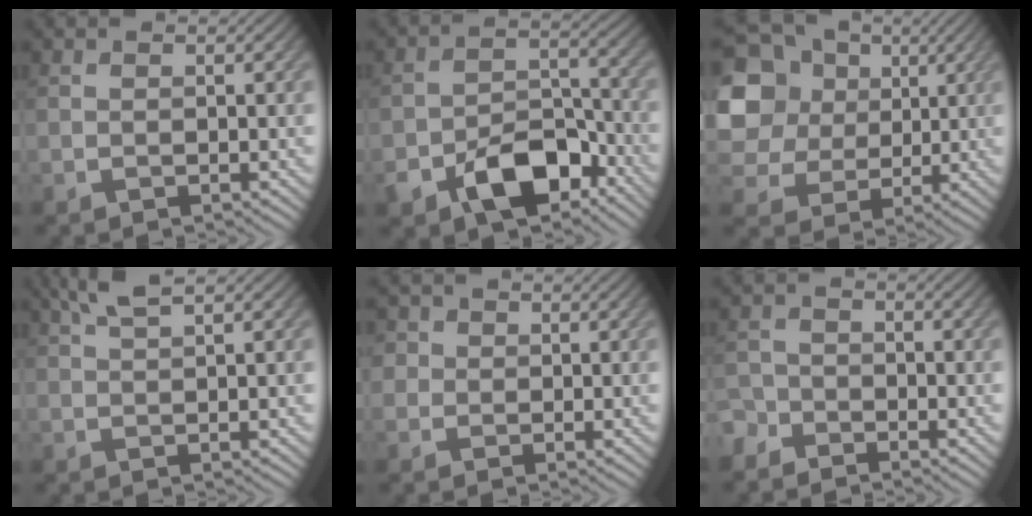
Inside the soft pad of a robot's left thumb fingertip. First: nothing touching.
{"total": 10.4, "force": [-6.1, 5.7, 6.2], "torque": [-0.104, -0.016, -0.110]}
{"total": 16.6, "force": [5.1, 14.0, 7.3], "torque": [-0.237, 0.038, 0.092]}
{"total": 3.4, "force": [2.1, 0.5, 2.7], "torque": [-0.051, 0.016, 0.044]}
{"total": 2.5, "force": [0.8, 2.3, 0.7], "torque": [-0.021, 0.002, 0.009]}
{"total": 2.6, "force": [-2.3, 1.2, 0.5], "torque": [-0.009, -0.002, -0.058]}